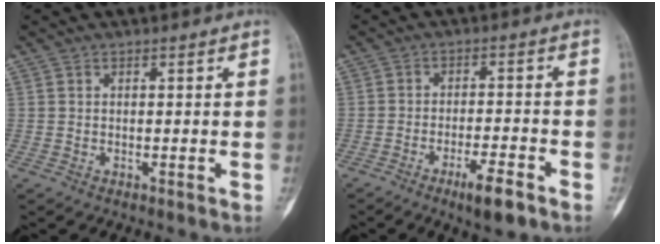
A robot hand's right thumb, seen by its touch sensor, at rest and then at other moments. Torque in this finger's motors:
{"motor_torque": [2.39, 0.61, 1.28, -1.49, 0.20]}